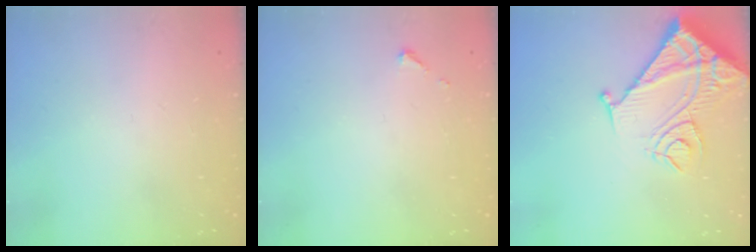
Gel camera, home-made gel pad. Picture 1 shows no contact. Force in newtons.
{"total": 2.6, "press": 2.6, "slide": 0.3}
{"total": 16.5, "press": 16.4, "slide": 2.0}